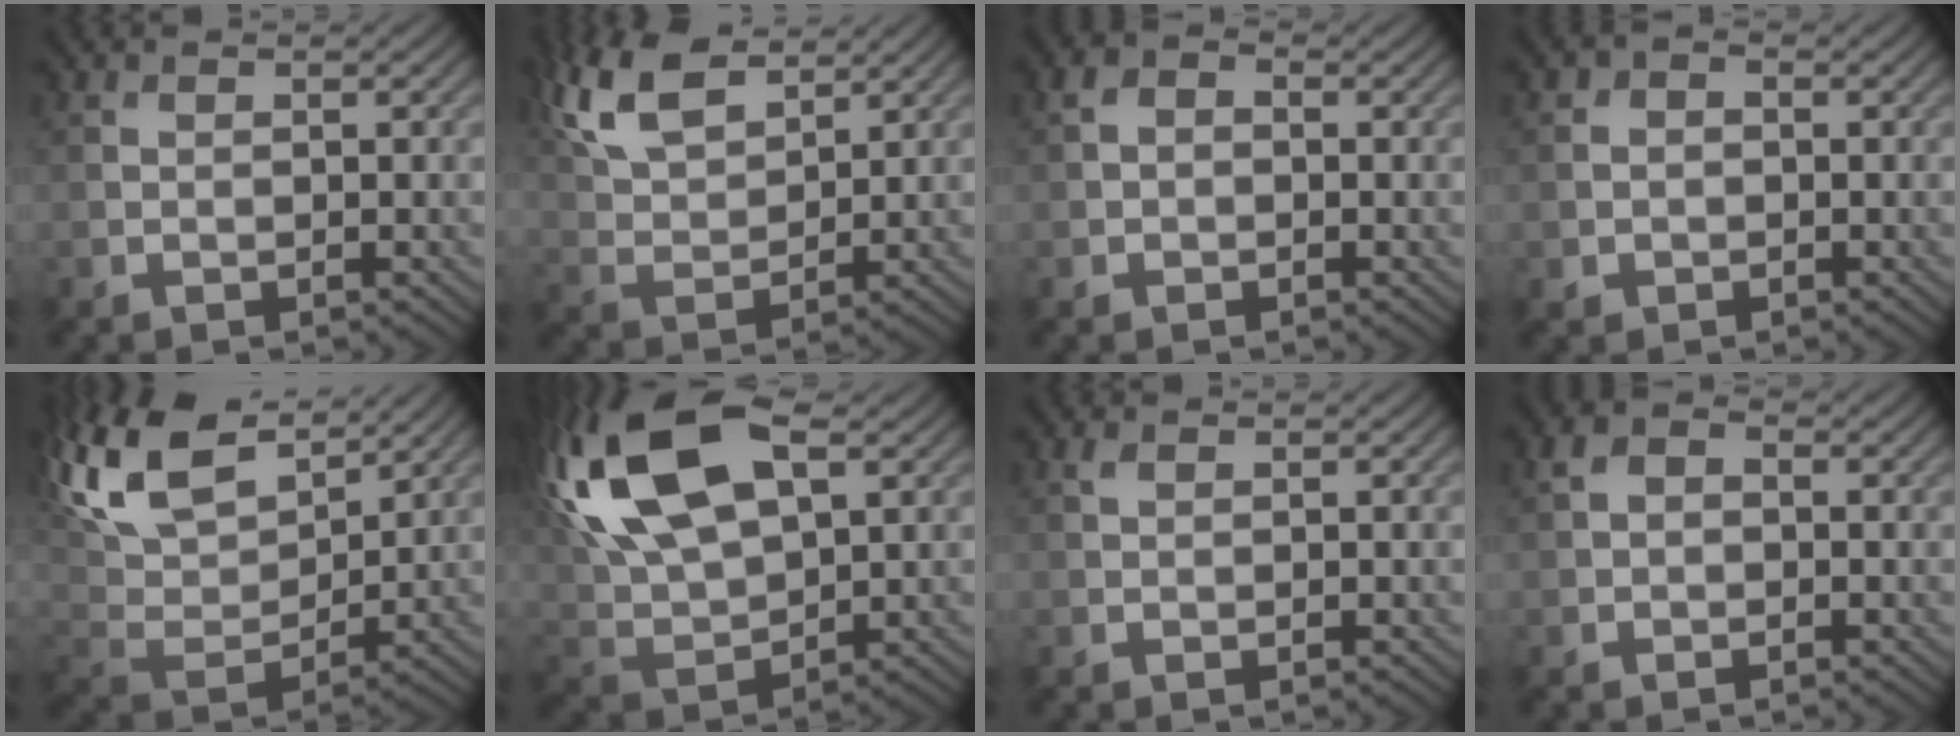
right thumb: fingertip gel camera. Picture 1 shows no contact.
{"total": 9.7, "force": [6.0, 4.2, 6.4], "torque": [-0.166, 0.013, 0.122]}
{"total": 2.1, "force": [-0.1, 1.7, 1.3], "torque": [-0.026, 0.001, -0.008]}
{"total": 1.9, "force": [-0.4, 1.8, 0.7], "torque": [-0.010, -0.003, -0.010]}
{"total": 16.4, "force": [10.9, 7.1, 10.0], "torque": [-0.242, 0.039, 0.174]}
{"total": 18.9, "force": [7.3, 9.9, 14.3], "torque": [-0.328, 0.033, 0.125]}
{"total": 0.7, "force": [0.5, 0.3, 0.4], "torque": [-0.014, 0.001, 0.010]}
{"total": 2.3, "force": [0.2, 1.7, 1.6], "torque": [-0.032, 0.003, -0.003]}